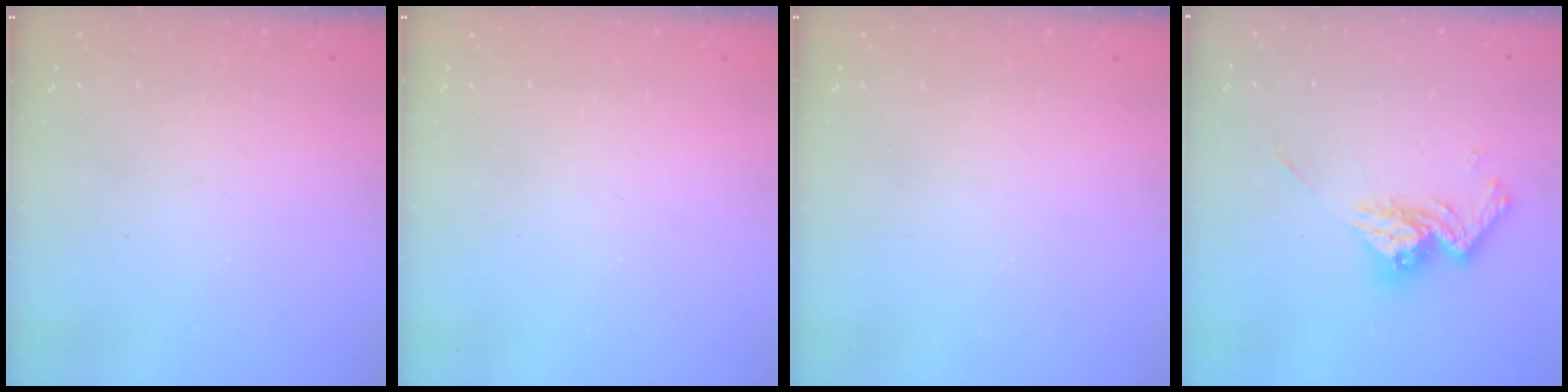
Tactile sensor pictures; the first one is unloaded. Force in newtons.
{"total": 0.0}
{"total": 0.0}
{"total": 13.5, "press": 13.4, "slide": 1.2}